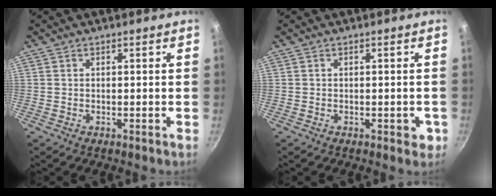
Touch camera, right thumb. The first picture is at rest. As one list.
[{"total": 2.4, "force": [-0.7, 1.5, 1.8], "torque": [-0.004, 0.006, -0.011]}]